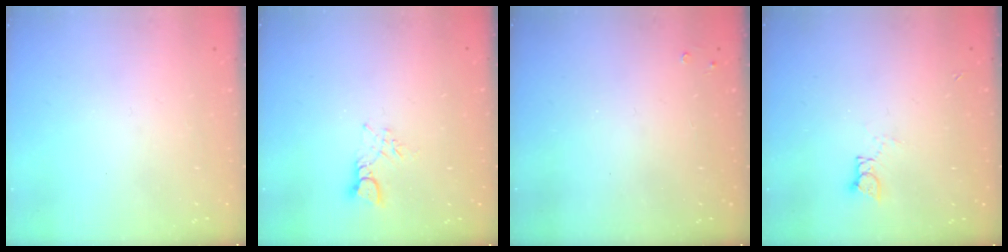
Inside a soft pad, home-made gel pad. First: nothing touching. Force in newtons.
{"total": 3.4, "press": 3.4, "slide": 0.2}
{"total": 1.9, "press": 1.8, "slide": 0.4}
{"total": 3.5, "press": 3.5, "slide": 0.4}